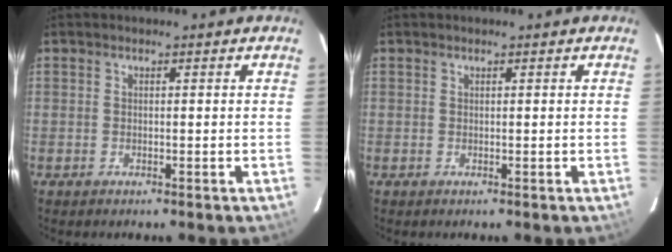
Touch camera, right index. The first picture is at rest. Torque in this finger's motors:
{"motor_torque": [-0.03, -0.05, 0.11, 0.01]}